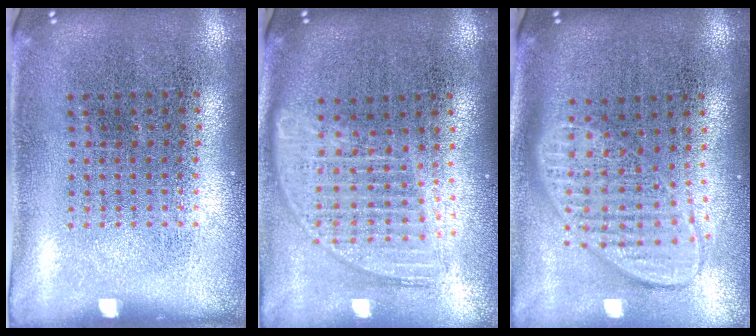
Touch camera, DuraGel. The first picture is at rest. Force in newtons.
{"total": 1.8, "press": 1.5, "slide": 0.9}
{"total": 2.0, "press": 1.5, "slide": 1.2}